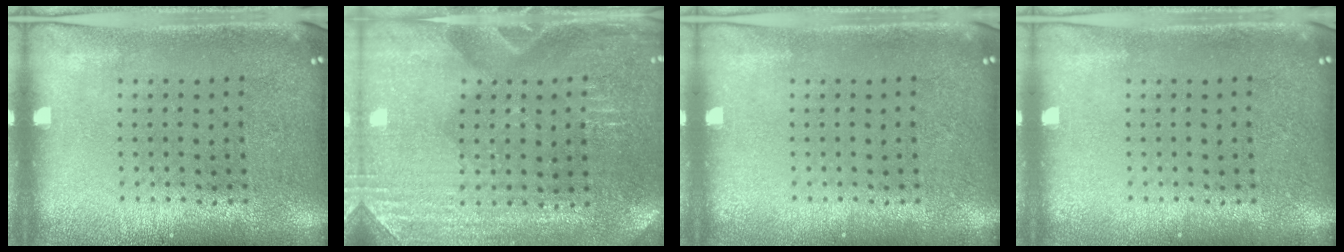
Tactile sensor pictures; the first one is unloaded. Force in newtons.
{"total": 2.9, "press": 2.9, "slide": 0.3}
{"total": 0.0}
{"total": 0.0}